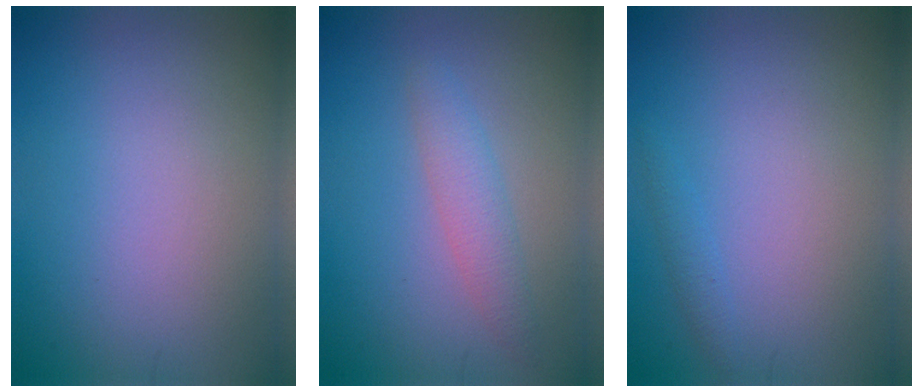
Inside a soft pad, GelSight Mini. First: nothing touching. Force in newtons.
{"total": 2.2, "press": 2.2, "slide": 0.1}
{"total": 0.8, "press": 0.8, "slide": 0.2}